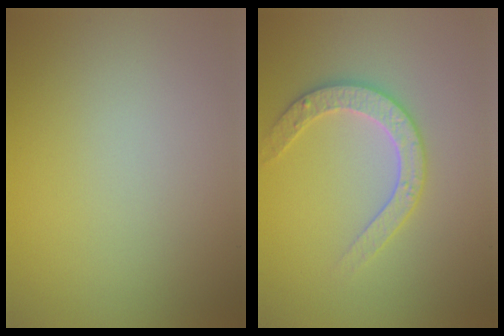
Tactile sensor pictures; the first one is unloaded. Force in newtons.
{"total": 2.8, "press": 2.8, "slide": 0.3}